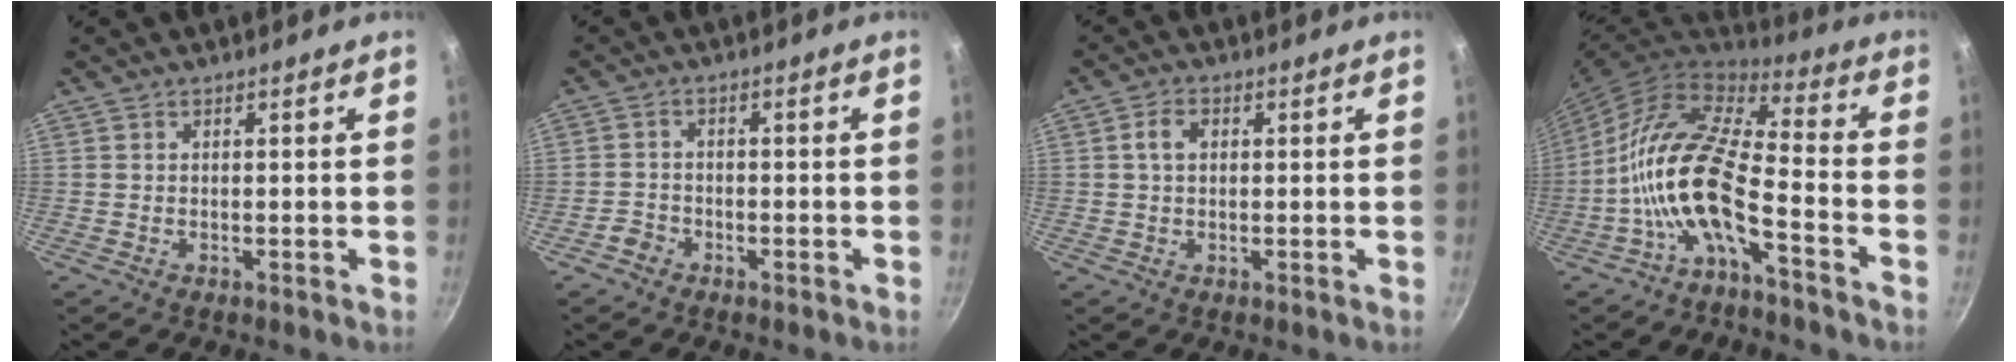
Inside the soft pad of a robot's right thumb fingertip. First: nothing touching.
{"total": 2.4, "force": [-1.7, 1.6, 0.5], "torque": [-0.005, 0.022, -0.028]}
{"total": 3.3, "force": [0.7, 2.3, 2.3], "torque": [-0.036, 0.007, 0.009]}
{"total": 15.1, "force": [-5.7, 5.5, 12.8], "torque": [-0.246, 0.056, -0.123]}